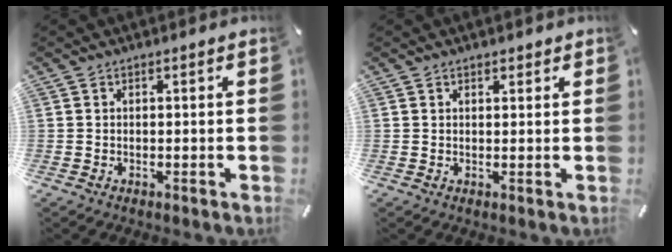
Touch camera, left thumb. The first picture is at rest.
{"total": 1.1, "force": [0.7, 0.7, 0.3], "torque": [-0.006, 0.002, 0.013]}